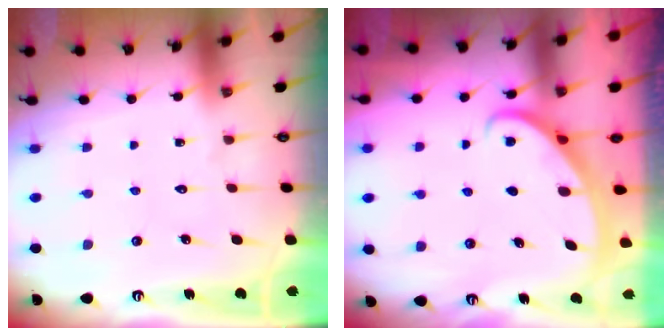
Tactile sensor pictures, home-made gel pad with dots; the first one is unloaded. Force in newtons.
{"total": 3.1, "press": 3.1, "slide": 0.1}